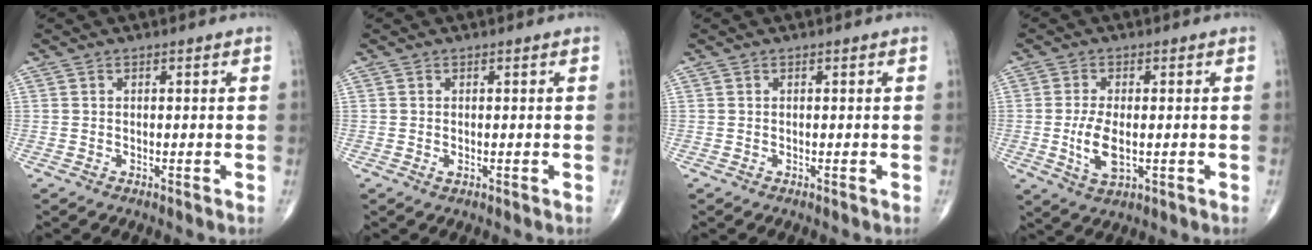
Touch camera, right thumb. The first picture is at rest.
{"total": 0.5, "force": [-0.1, 0.3, 0.5], "torque": [-0.008, -0.002, 0.000]}
{"total": 0.0}
{"total": 6.4, "force": [-0.8, 3.0, 5.6], "torque": [-0.114, -0.009, -0.010]}